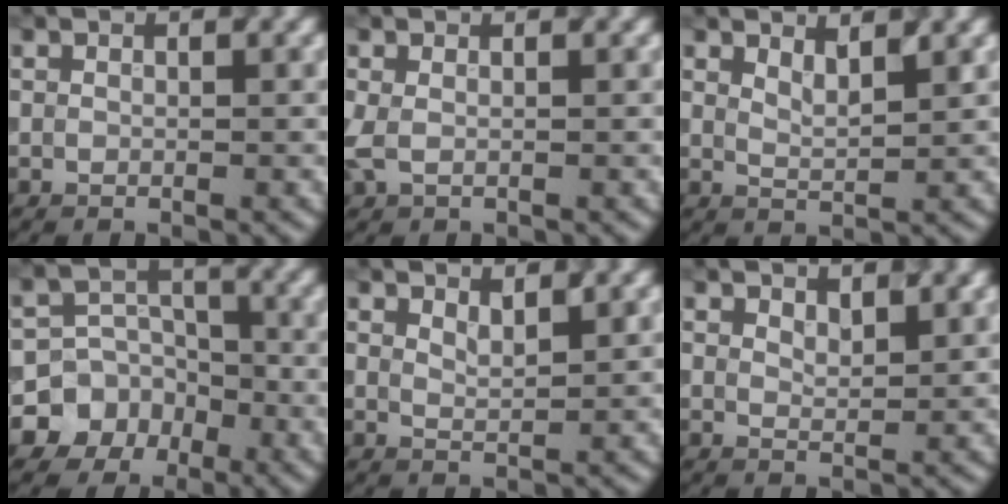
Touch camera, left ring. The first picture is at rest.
{"total": 1.3, "force": [0.1, 0.7, 1.1], "torque": [-0.026, 0.002, 0.000]}
{"total": 2.1, "force": [1.6, 0.5, 1.3], "torque": [-0.016, -0.002, 0.027]}
{"total": 8.6, "force": [-4.1, 7.6, 1.0], "torque": [-0.005, -0.004, -0.086]}
{"total": 1.5, "force": [1.3, 0.3, 0.8], "torque": [-0.013, 0.000, 0.023]}
{"total": 1.6, "force": [1.4, 0.5, 0.7], "torque": [-0.012, 0.000, 0.027]}